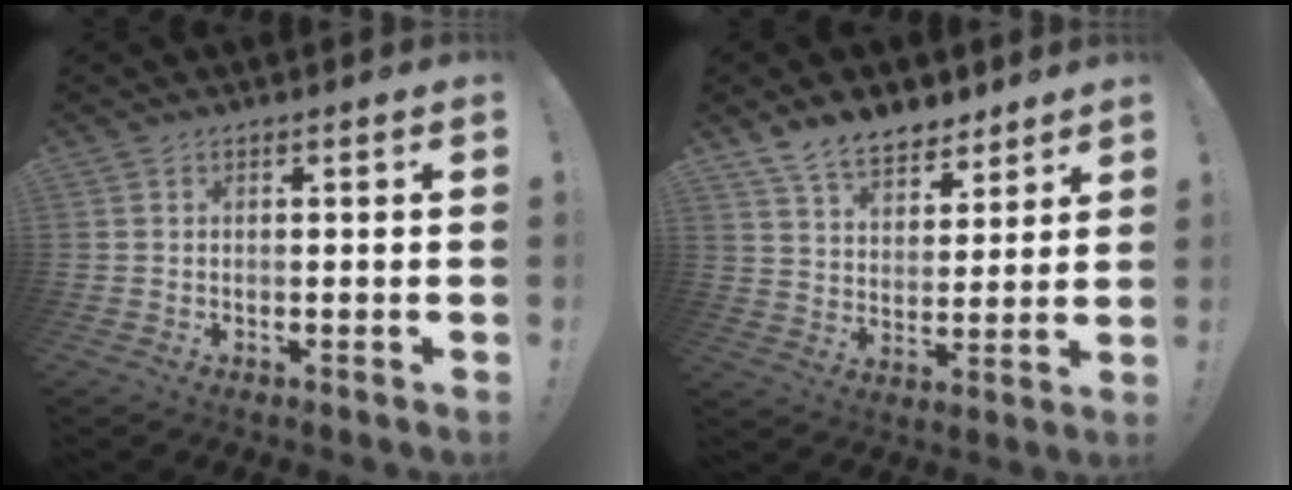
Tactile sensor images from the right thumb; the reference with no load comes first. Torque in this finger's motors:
{"motor_torque": [0.03, 0.14, 0.69, 0.65, 0.01]}